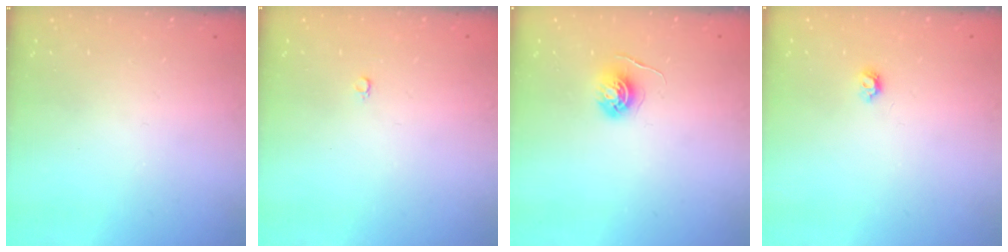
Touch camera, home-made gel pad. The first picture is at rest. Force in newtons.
{"total": 2.4, "press": 2.4, "slide": 0.2}
{"total": 5.3, "press": 5.3, "slide": 0.5}
{"total": 3.9, "press": 3.8, "slide": 0.7}